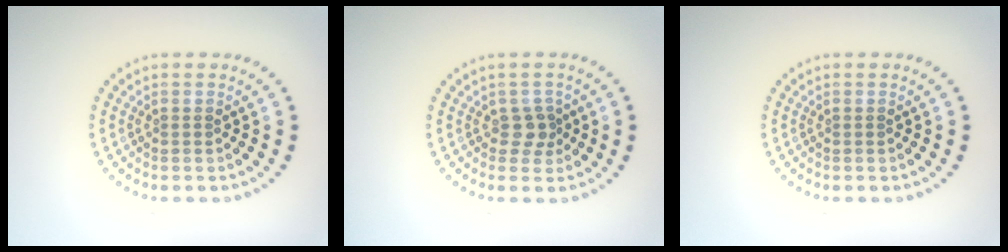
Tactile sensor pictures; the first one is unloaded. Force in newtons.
{"total": 1.6, "press": 1.3, "slide": 1.0}
{"total": 0.0}